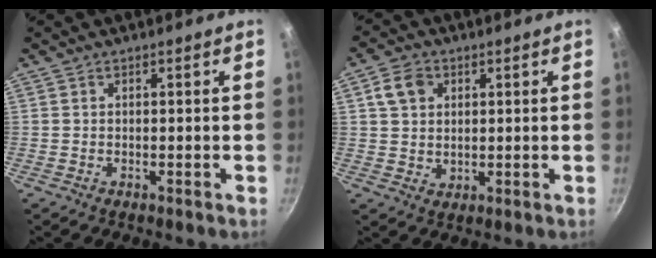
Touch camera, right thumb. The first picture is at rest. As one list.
[{"total": 6.3, "force": [2.1, 5.1, 3.2], "torque": [-0.039, -0.002, 0.036]}]